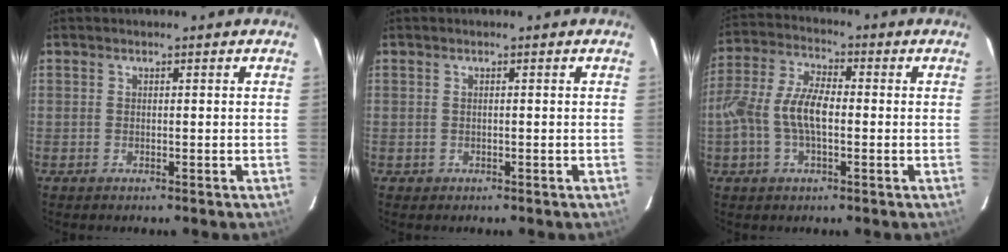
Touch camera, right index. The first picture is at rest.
{"total": 0.0}
{"total": 9.4, "force": [-1.4, 4.1, 8.3], "torque": [-0.177, 0.013, -0.027]}